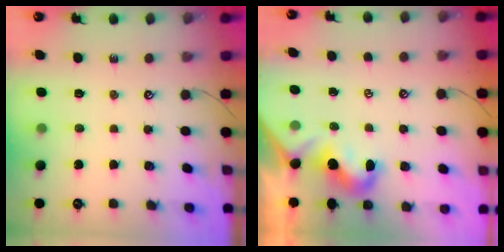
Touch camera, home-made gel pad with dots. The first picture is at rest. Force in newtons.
{"total": 1.9, "press": 1.8, "slide": 0.6}